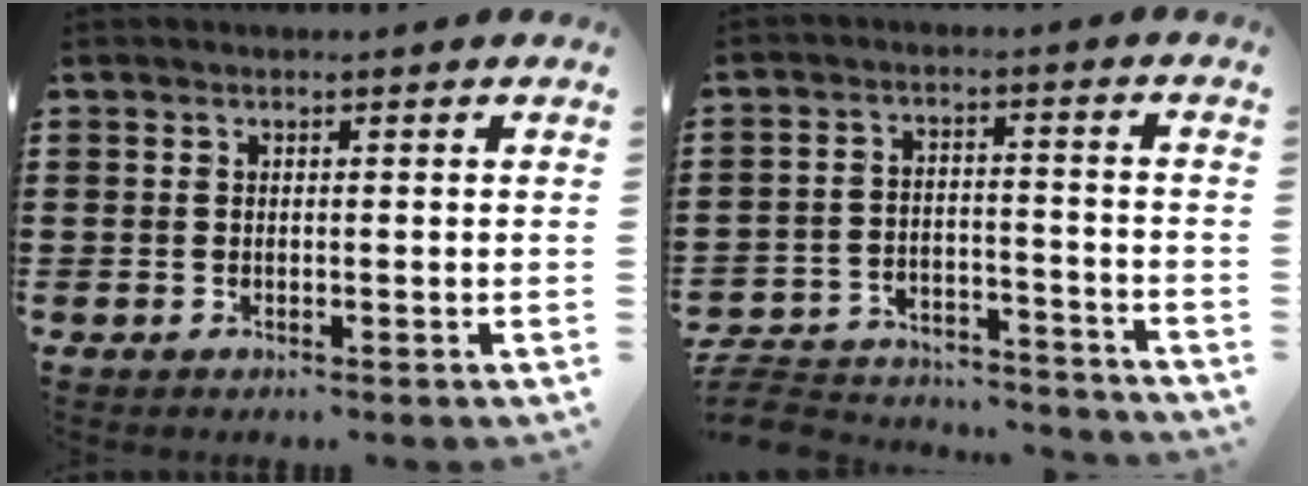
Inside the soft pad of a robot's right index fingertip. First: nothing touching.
{"total": 6.6, "force": [-6.5, 0.9, 1.2], "torque": [-0.035, 0.007, -0.130]}